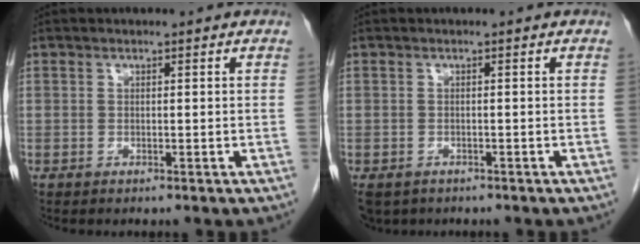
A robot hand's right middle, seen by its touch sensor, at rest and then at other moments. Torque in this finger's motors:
{"motor_torque": [0.44, -0.54, 0.30, 0.05]}